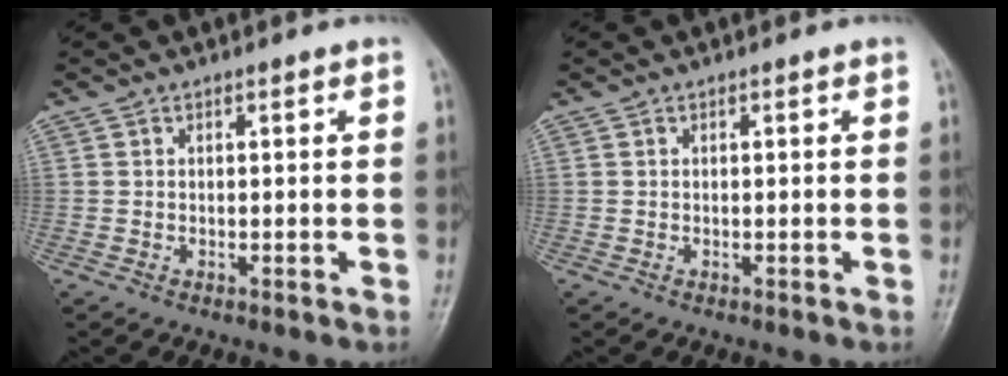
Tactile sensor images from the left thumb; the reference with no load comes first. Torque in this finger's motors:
{"motor_torque": [0.00, 0.00, 0.00, 0.00, 0.00]}